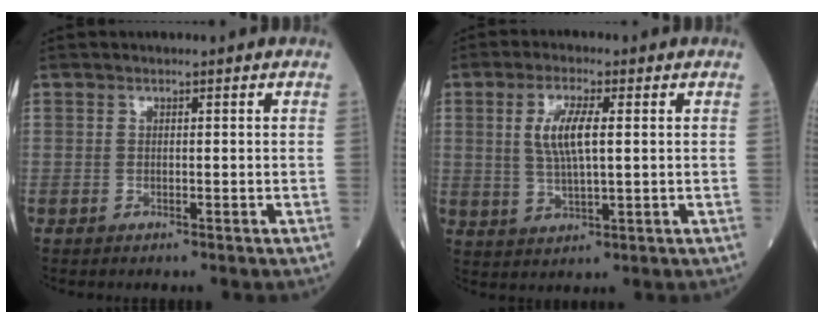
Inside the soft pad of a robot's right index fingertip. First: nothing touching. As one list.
[{"total": 5.0, "force": [1.3, 1.4, 4.6], "torque": [-0.094, 0.003, 0.030]}]